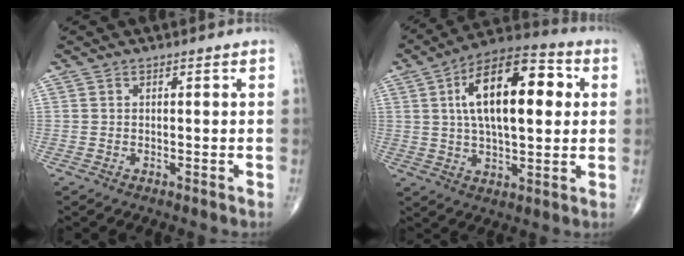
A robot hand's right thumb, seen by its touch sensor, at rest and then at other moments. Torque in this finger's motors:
{"motor_torque": [-0.90, 1.33, 1.47, 0.35, 0.52]}